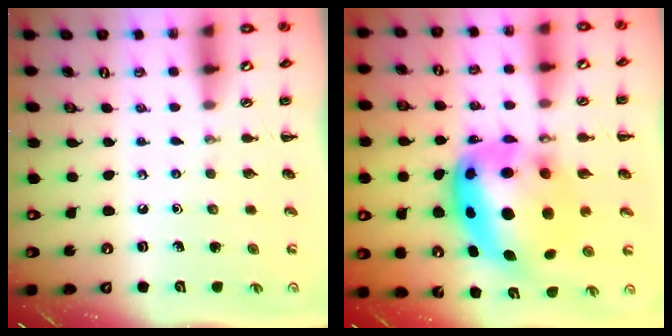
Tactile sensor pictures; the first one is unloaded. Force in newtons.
{"total": 17.3, "press": 16.7, "slide": 4.5}